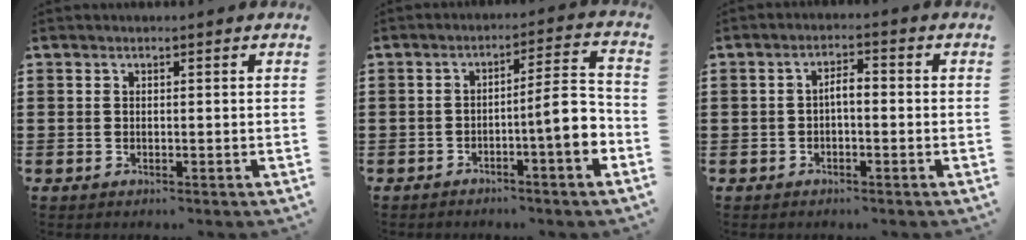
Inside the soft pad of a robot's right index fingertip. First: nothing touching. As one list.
[{"total": 8.4, "force": [-2.8, 1.4, 7.8], "torque": [-0.112, -0.004, -0.053]}, {"total": 2.4, "force": [-0.7, 0.8, 2.2], "torque": [-0.041, 0.007, -0.015]}]